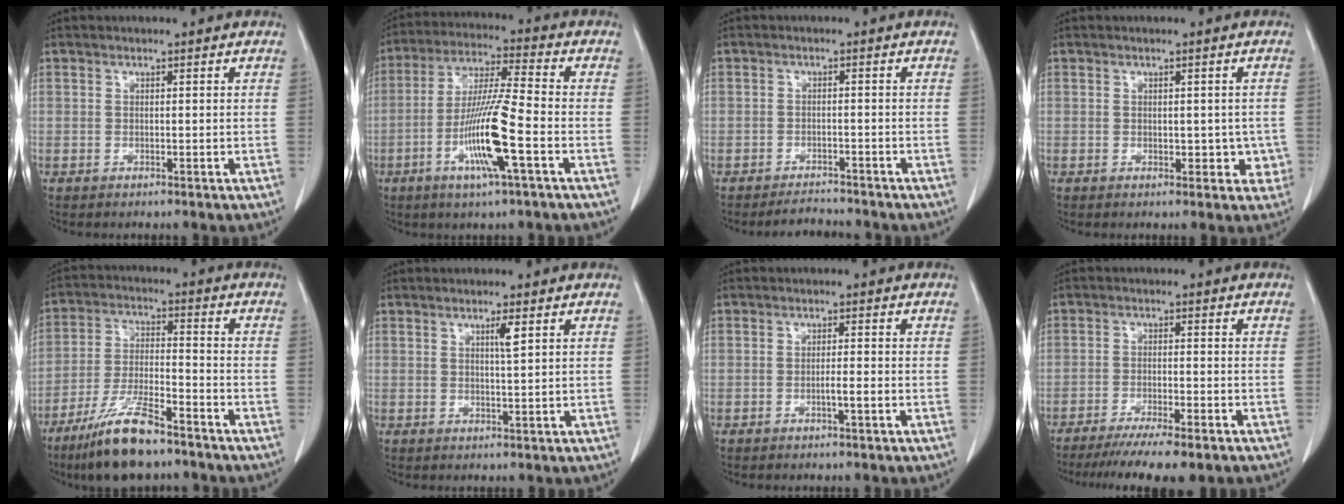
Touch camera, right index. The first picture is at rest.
{"total": 12.4, "force": [-4.2, 0.1, 11.7], "torque": [-0.230, -0.010, -0.083]}
{"total": 2.9, "force": [-2.8, 0.8, -0.1], "torque": [0.002, -0.003, -0.043]}
{"total": 3.6, "force": [-0.4, 2.5, 2.6], "torque": [-0.014, 0.009, 0.002]}
{"total": 11.5, "force": [-8.4, 2.1, 7.5], "torque": [-0.148, -0.024, -0.156]}
{"total": 2.2, "force": [1.0, -0.1, 1.9], "torque": [-0.035, -0.003, 0.016]}
{"total": 1.8, "force": [-0.7, -0.1, 1.6], "torque": [-0.029, 0.000, -0.014]}
{"total": 10.4, "force": [-8.3, 1.0, 6.3], "torque": [-0.083, -0.019, -0.125]}